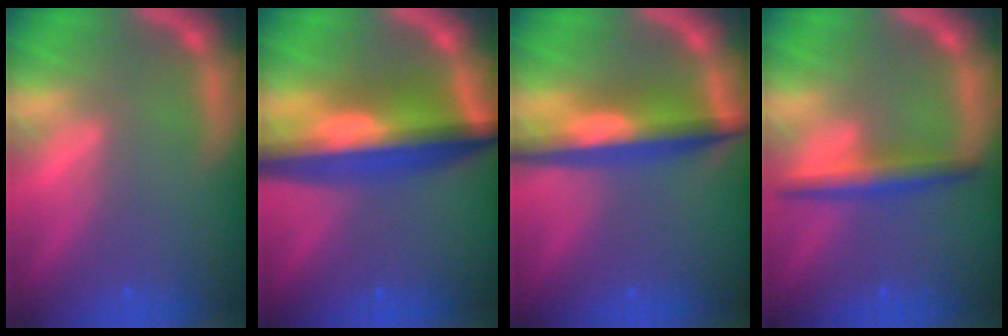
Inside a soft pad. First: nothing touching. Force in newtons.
{"total": 10.0}
{"total": 6.6}
{"total": 3.5}